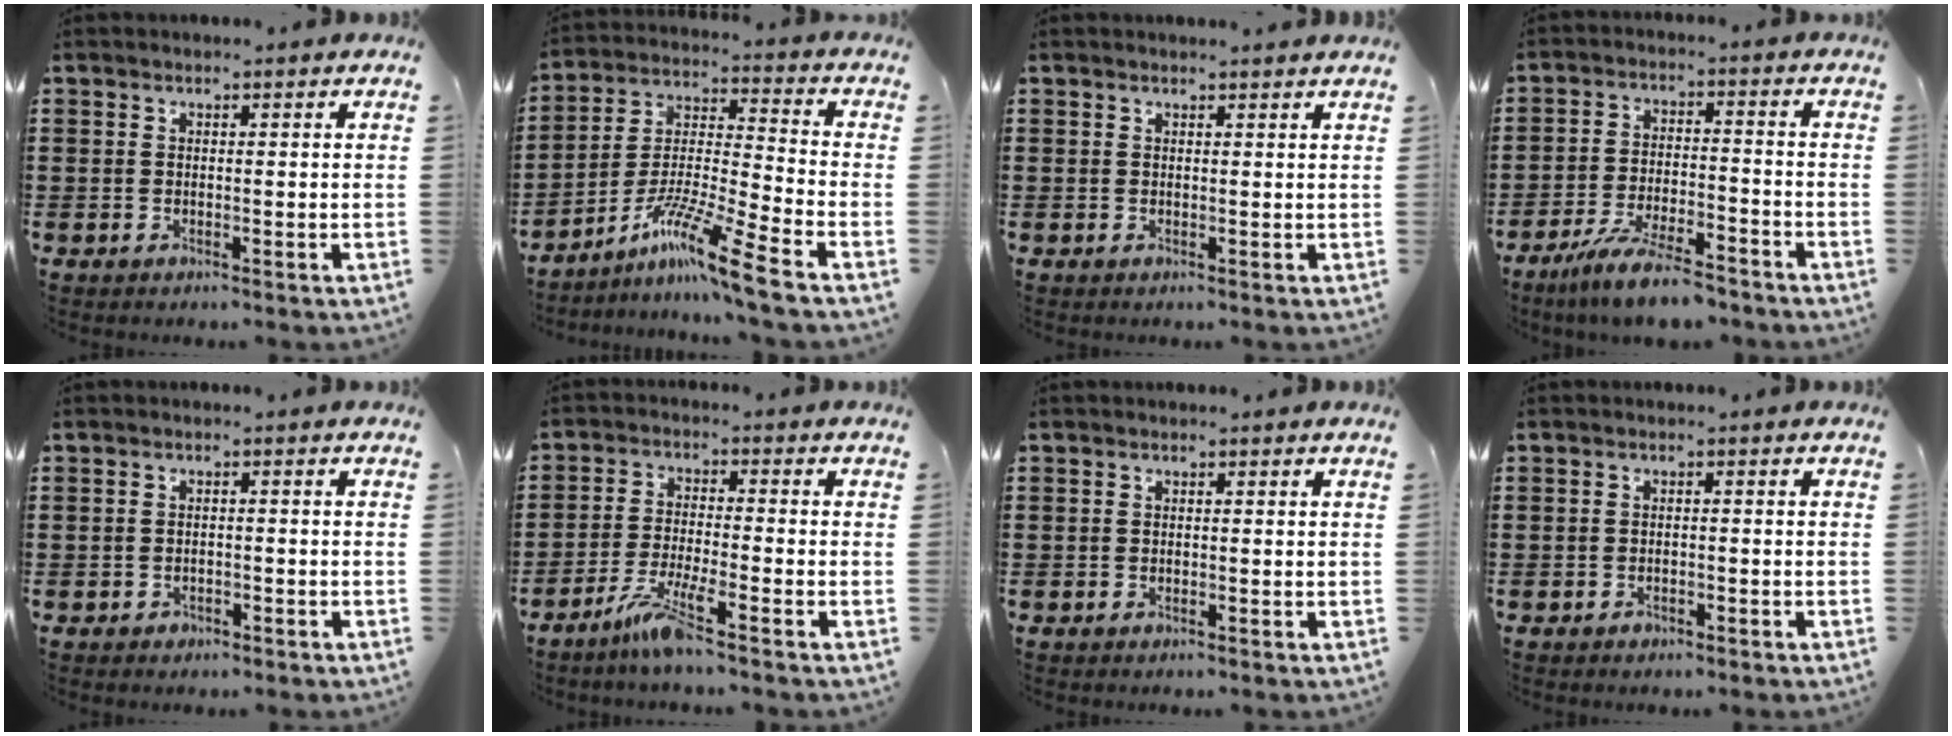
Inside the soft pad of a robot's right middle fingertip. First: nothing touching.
{"total": 11.0, "force": [-8.1, -0.3, 7.5], "torque": [-0.149, -0.009, -0.165]}
{"total": 0.7, "force": [0.6, -0.1, 0.2], "torque": [0.004, -0.004, 0.011]}
{"total": 7.7, "force": [-6.6, 0.6, 3.9], "torque": [-0.083, -0.004, -0.127]}
{"total": 1.2, "force": [-1.1, 0.6, 0.2], "torque": [-0.008, -0.001, -0.024]}
{"total": 5.8, "force": [-4.3, 0.0, 3.8], "torque": [-0.081, -0.012, -0.081]}
{"total": 0.0}
{"total": 1.2, "force": [-1.1, 0.5, 0.2], "torque": [-0.007, -0.001, -0.024]}